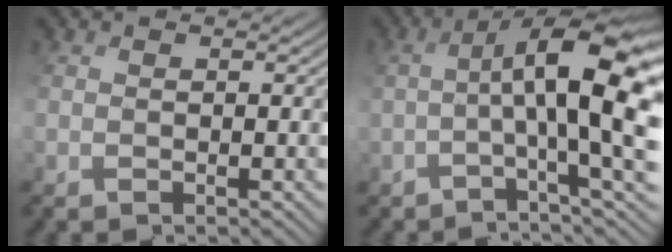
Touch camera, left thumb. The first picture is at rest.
{"total": 10.5, "force": [-0.8, 2.1, 10.2], "torque": [-0.144, 0.018, -0.007]}